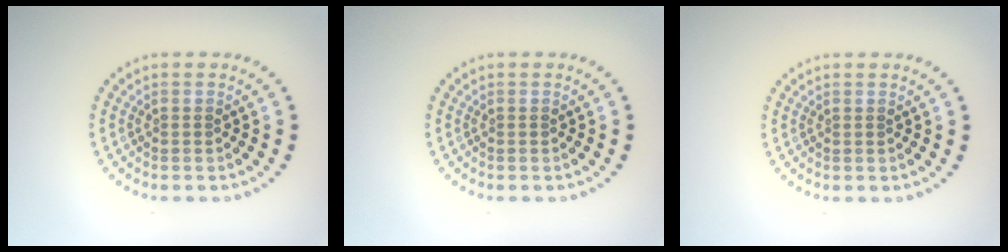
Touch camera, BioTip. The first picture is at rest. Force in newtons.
{"total": 0.0}
{"total": 0.0}